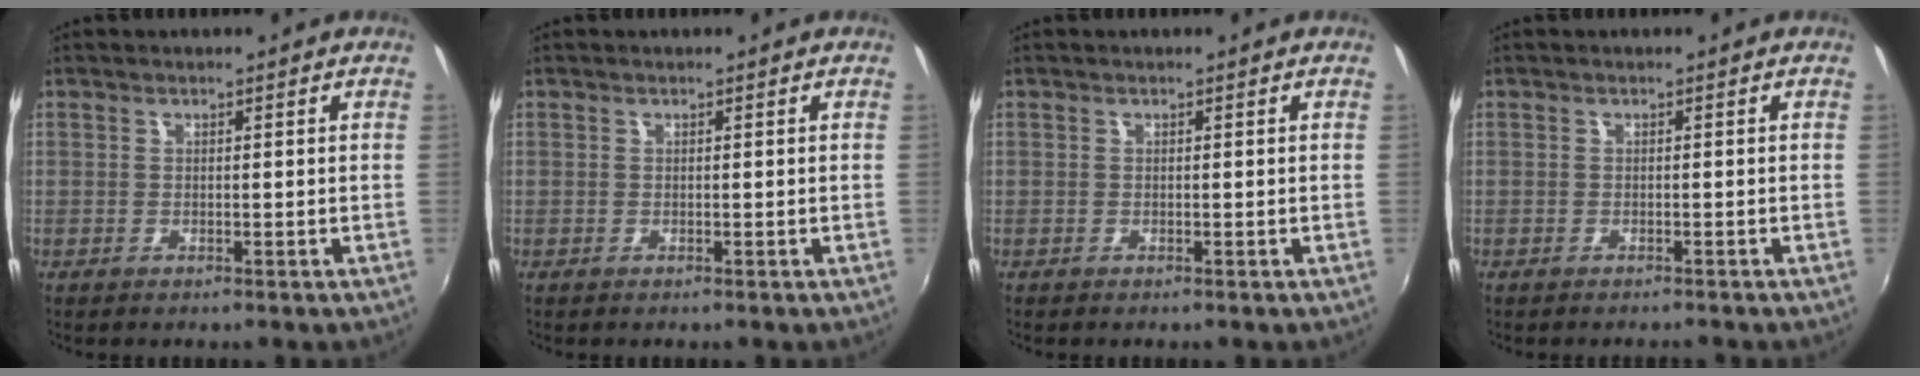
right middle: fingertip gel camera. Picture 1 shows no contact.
{"total": 0.0}
{"total": 0.0}
{"total": 1.0, "force": [-1.0, 0.3, 0.2], "torque": [-0.007, -0.004, -0.014]}